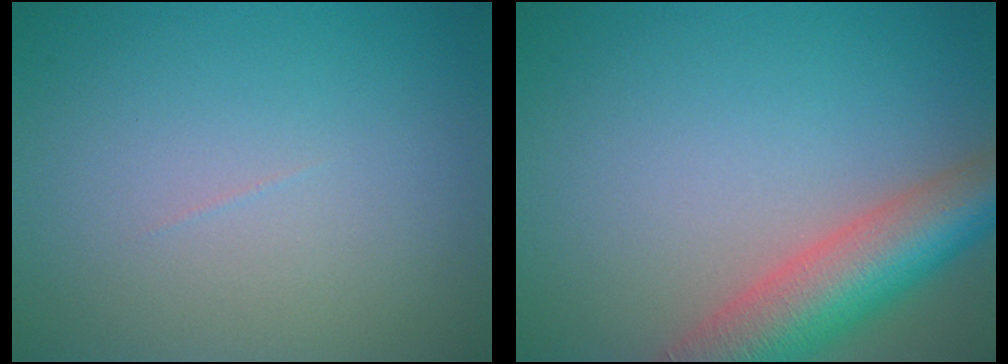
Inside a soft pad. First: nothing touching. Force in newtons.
{"total": 8.2, "press": 8.2, "slide": 0.6}